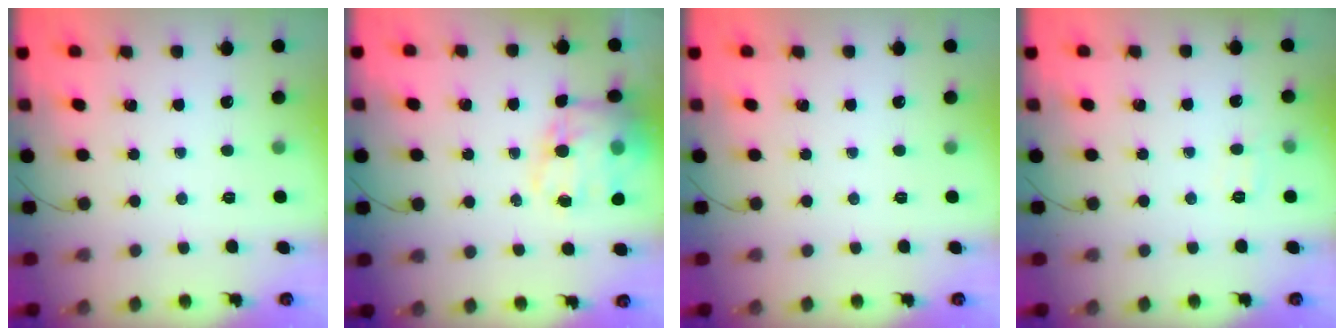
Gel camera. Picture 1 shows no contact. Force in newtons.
{"total": 15.8, "press": 15.4, "slide": 3.6}
{"total": 0.0}
{"total": 6.3, "press": 6.2, "slide": 1.1}